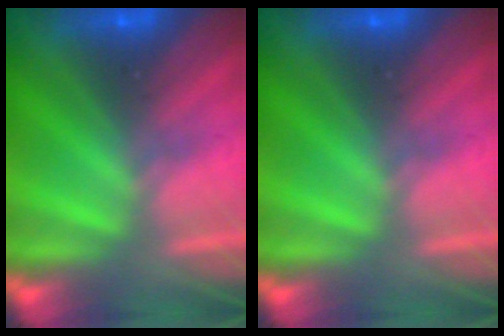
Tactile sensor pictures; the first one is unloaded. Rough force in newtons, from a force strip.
{"total": 0.0}